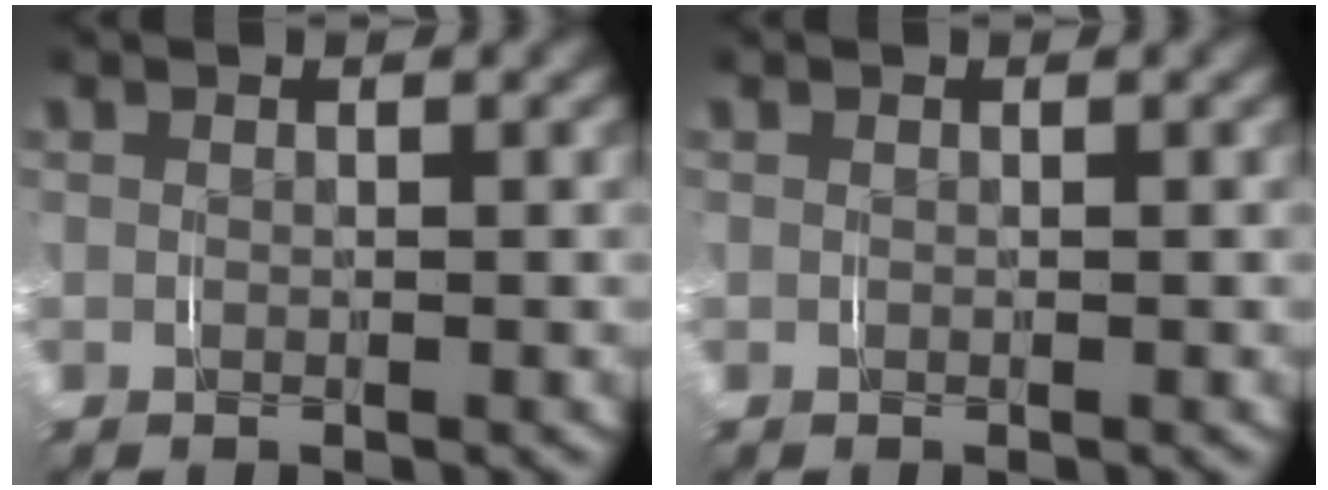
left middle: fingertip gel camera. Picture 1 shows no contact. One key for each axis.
{"total": 0.0}